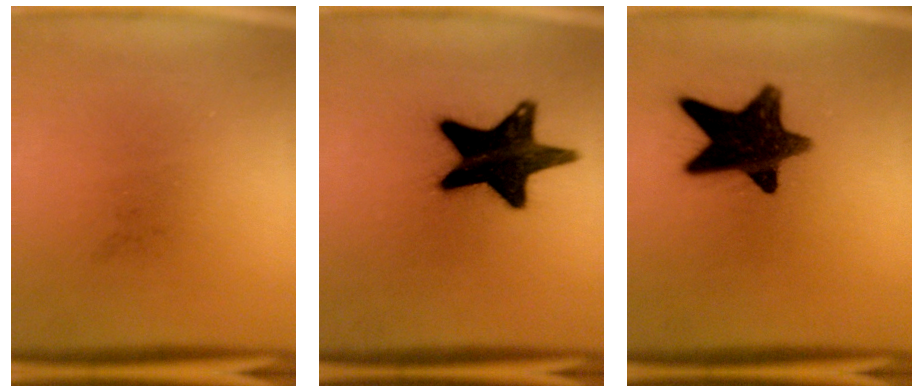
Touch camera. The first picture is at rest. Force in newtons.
{"total": 18.1}
{"total": 14.1}